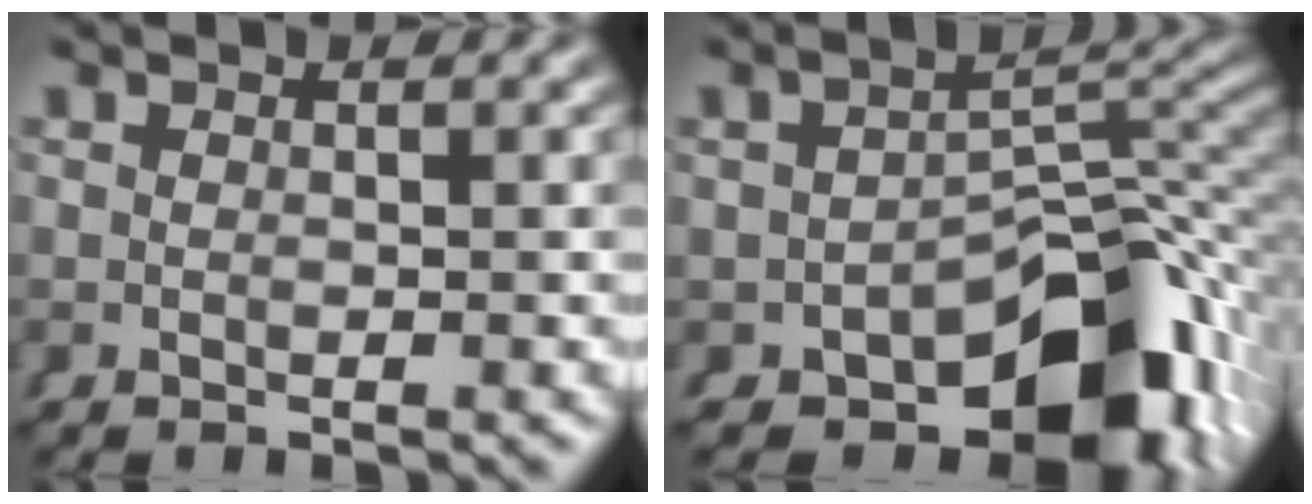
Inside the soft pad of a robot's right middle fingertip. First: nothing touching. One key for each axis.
{"total": 12.1, "fx": -7.0, "fy": 6.2, "fz": 7.6, "tx": -0.071, "ty": -0.015, "tz": -0.095}